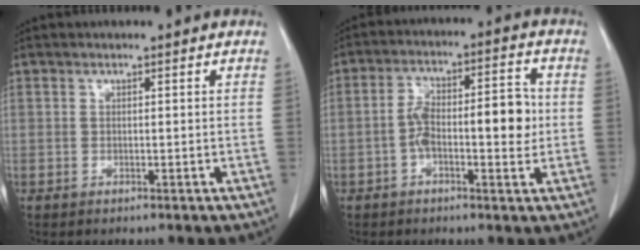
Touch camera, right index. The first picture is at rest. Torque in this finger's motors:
{"motor_torque": [0.38, -0.01, 0.17, 0.07]}